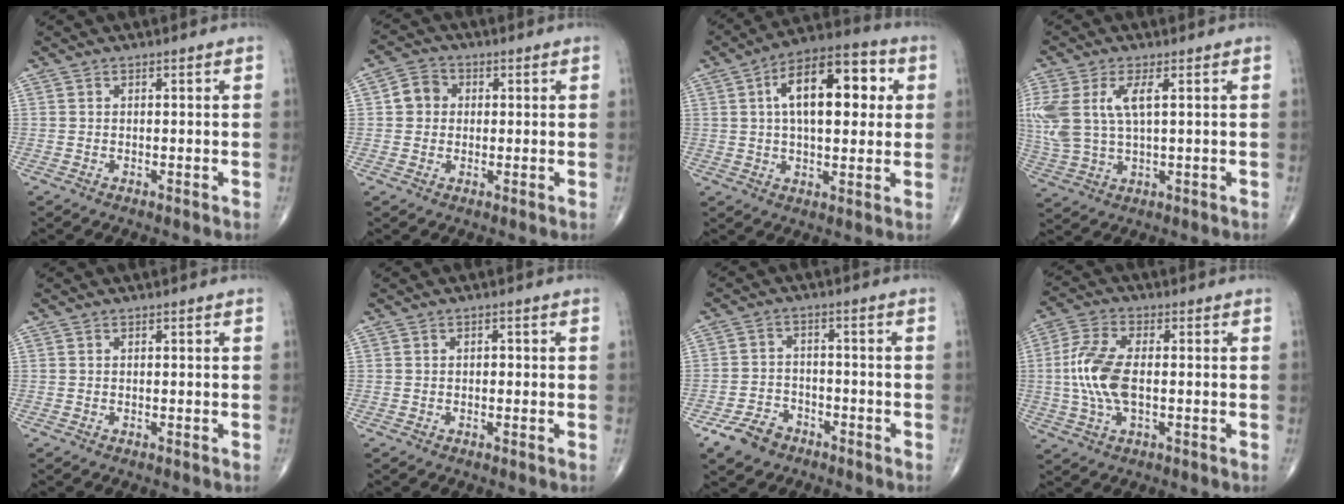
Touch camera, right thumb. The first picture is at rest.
{"total": 4.7, "force": [0.5, 4.2, 2.0], "torque": [-0.019, 0.009, -0.001]}
{"total": 16.9, "force": [3.8, 8.0, 14.3], "torque": [-0.195, 0.017, 0.051]}
{"total": 11.5, "force": [2.9, 5.2, 9.9], "torque": [-0.245, 0.003, 0.067]}
{"total": 0.0}
{"total": 0.7, "force": [0.0, 0.5, 0.5], "torque": [-0.002, 0.001, -0.003]}
{"total": 6.3, "force": [-4.2, 4.1, 2.2], "torque": [-0.028, 0.022, -0.076]}
{"total": 10.5, "force": [-0.4, 5.1, 9.2], "torque": [-0.210, 0.010, -0.010]}